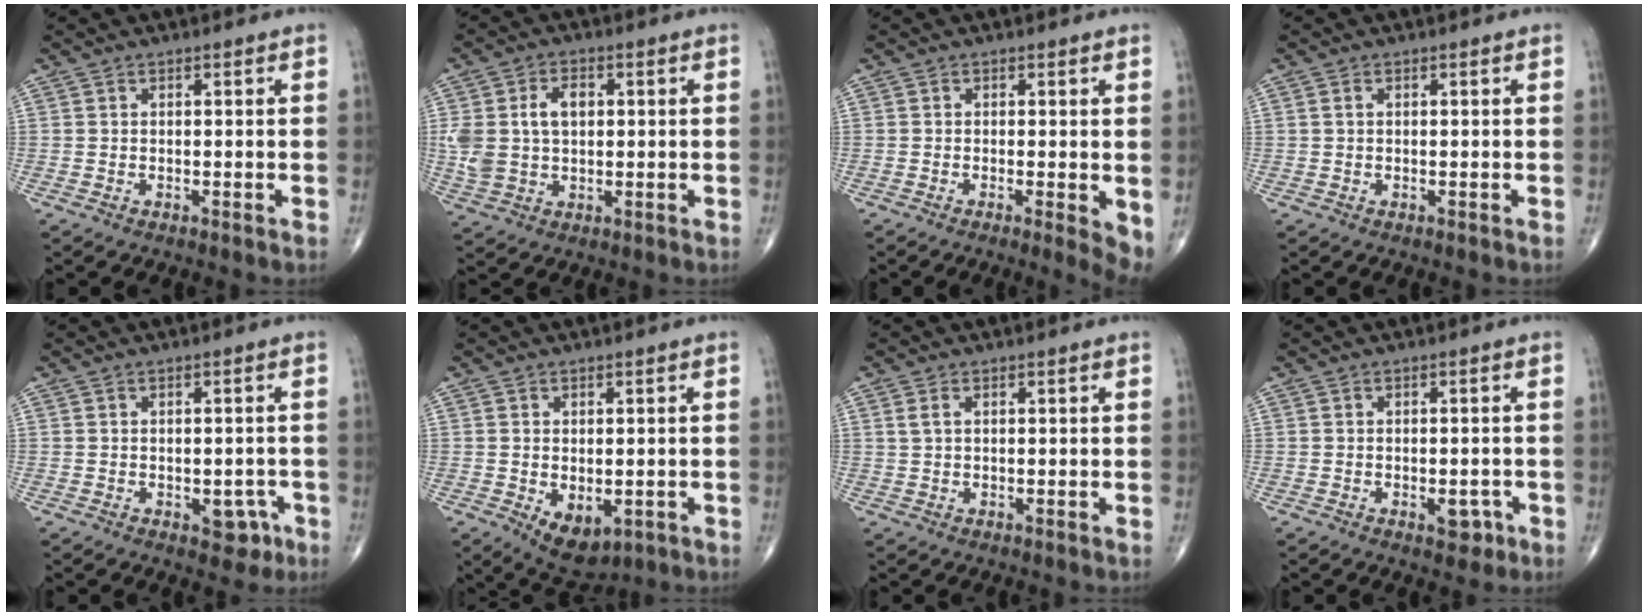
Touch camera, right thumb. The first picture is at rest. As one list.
[{"total": 9.5, "force": [1.4, 6.3, 6.9], "torque": [-0.136, 0.011, 0.033]}, {"total": 4.4, "force": [-0.6, 1.0, 4.2], "torque": [-0.062, -0.012, -0.014]}, {"total": 0.7, "force": [0.1, 0.5, 0.5], "torque": [-0.012, 0.001, 0.003]}, {"total": 4.3, "force": [-1.8, 2.7, 2.7], "torque": [-0.008, 0.010, -0.018]}, {"total": 7.2, "force": [-2.0, 4.3, 5.4], "torque": [-0.072, -0.008, -0.015]}, {"total": 1.6, "force": [0.5, 0.9, 1.2], "torque": [-0.031, 0.007, 0.014]}, {"total": 3.3, "force": [-1.4, 1.8, 2.3], "torque": [-0.015, 0.007, -0.015]}]